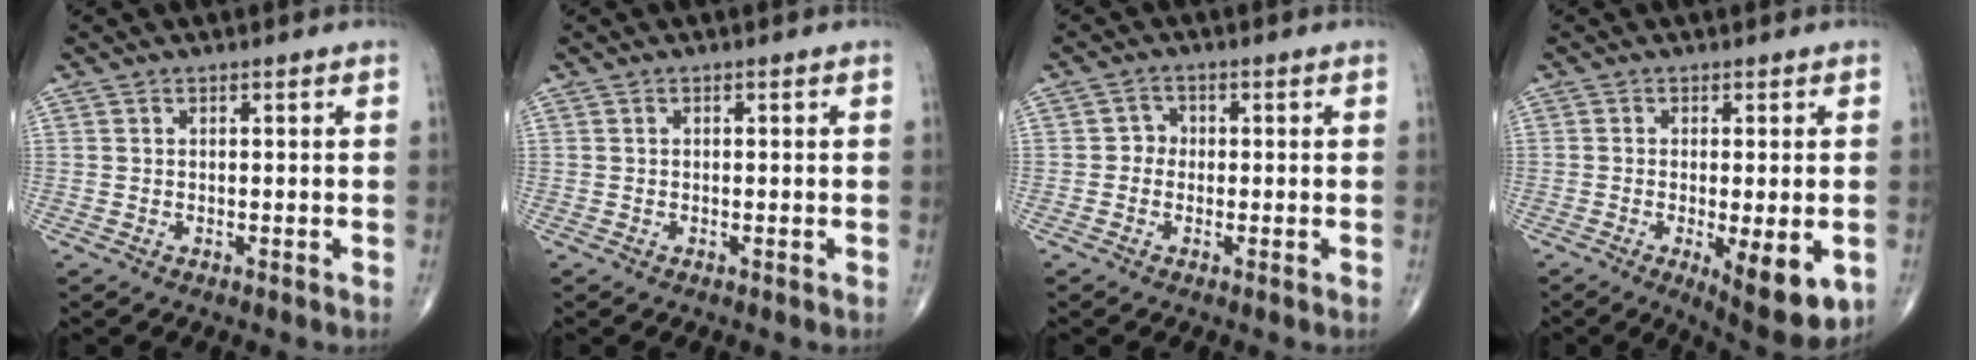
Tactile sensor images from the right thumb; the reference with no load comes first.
{"total": 0.0}
{"total": 2.2, "force": [-0.4, 2.0, 0.8], "torque": [0.005, 0.009, -0.014]}
{"total": 10.5, "force": [-3.2, 3.2, 9.5], "torque": [-0.133, -0.019, -0.039]}